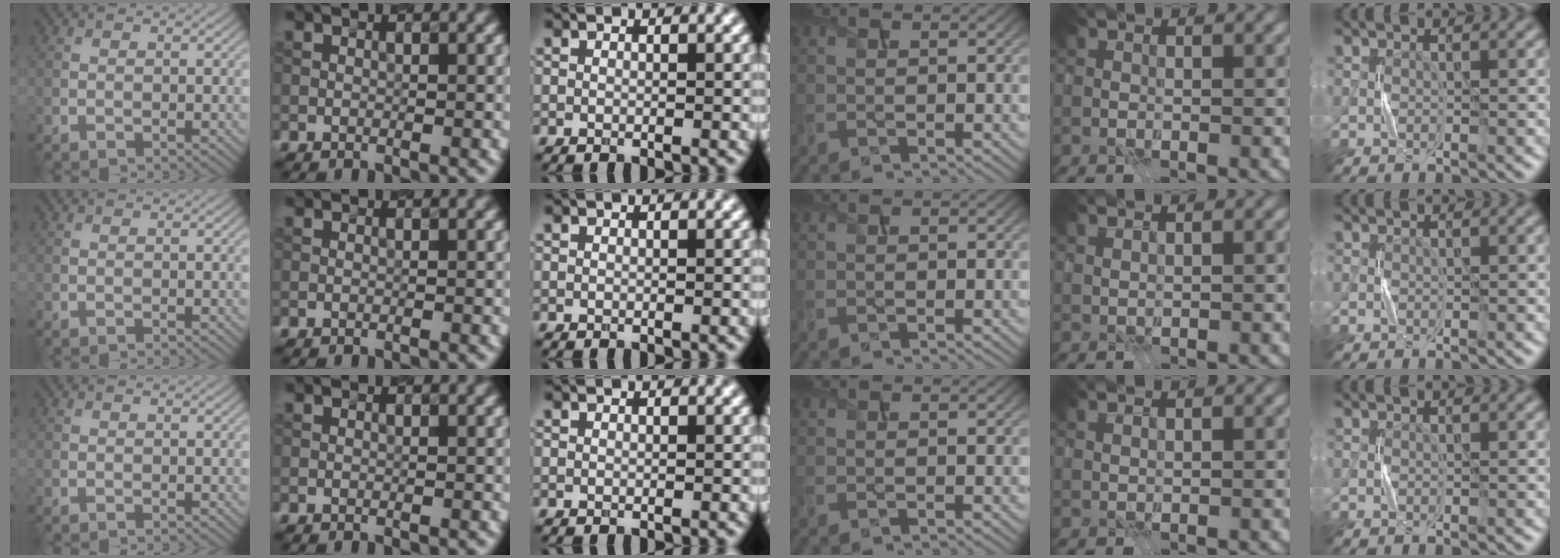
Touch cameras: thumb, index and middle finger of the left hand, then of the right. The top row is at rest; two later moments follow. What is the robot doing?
{"motion": "press", "object": "sticky note"}